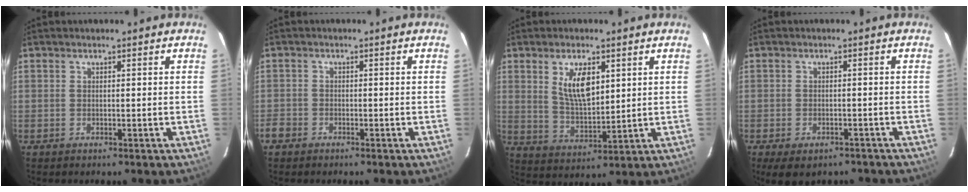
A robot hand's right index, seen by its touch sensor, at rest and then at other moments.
{"total": 2.8, "force": [-1.9, 2.0, 0.5], "torque": [-0.015, 0.001, -0.038]}
{"total": 8.6, "force": [3.2, 3.9, 7.0], "torque": [-0.125, -0.001, 0.071]}
{"total": 7.9, "force": [-5.8, 3.6, 4.1], "torque": [-0.084, -0.019, -0.077]}